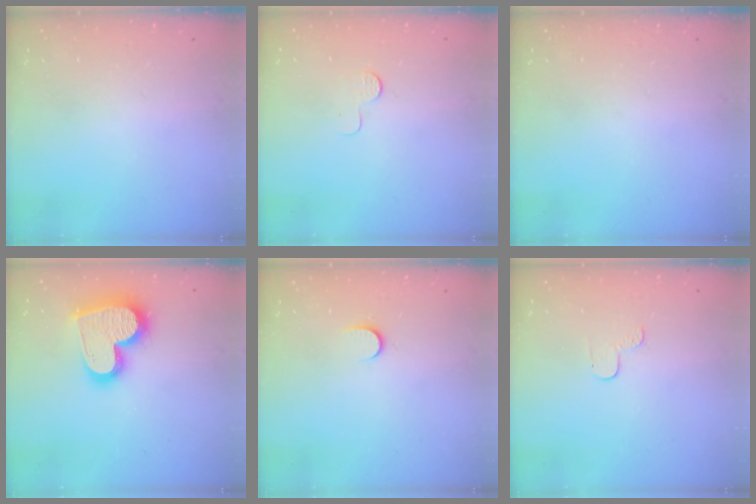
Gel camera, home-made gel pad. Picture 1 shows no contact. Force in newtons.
{"total": 3.6, "press": 3.6, "slide": 0.3}
{"total": 0.0}
{"total": 21.6, "press": 21.5, "slide": 1.8}
{"total": 4.4, "press": 4.4, "slide": 0.5}
{"total": 4.7, "press": 4.6, "slide": 0.5}